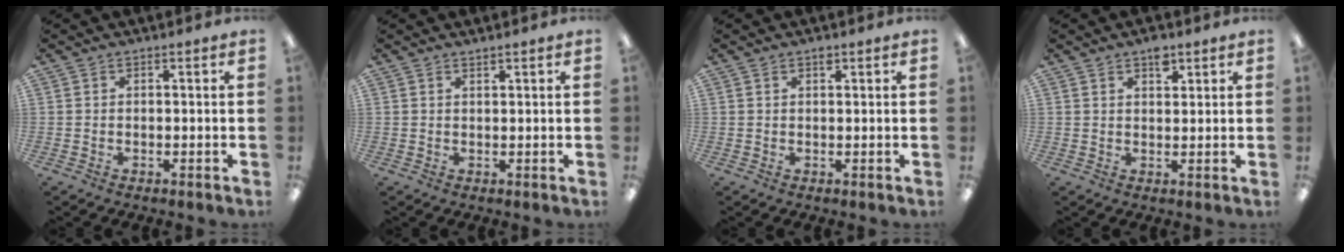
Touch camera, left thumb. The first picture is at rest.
{"total": 0.9, "force": [0.9, 0.0, 0.2], "torque": [-0.004, -0.001, 0.017]}
{"total": 1.3, "force": [0.9, 0.5, 0.7], "torque": [-0.007, -0.003, 0.015]}
{"total": 3.8, "force": [2.5, 2.0, 2.0], "torque": [-0.012, -0.012, 0.039]}